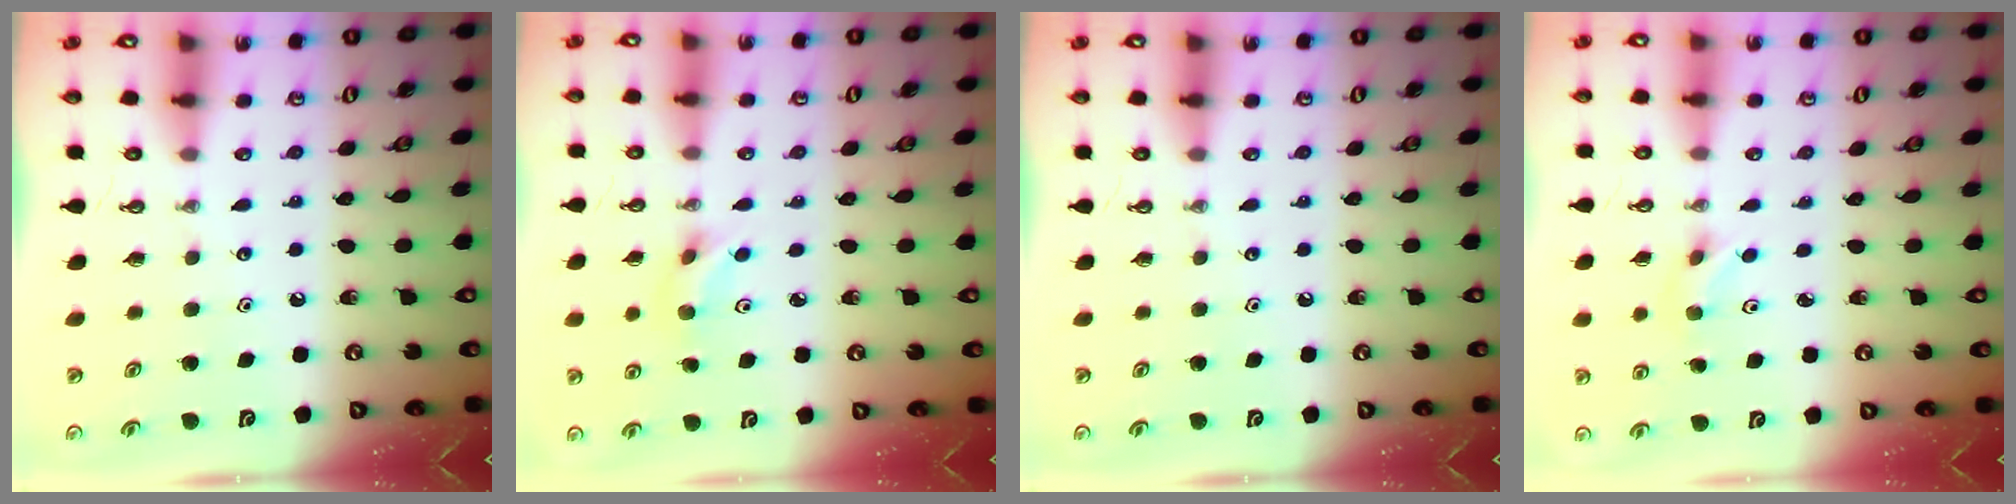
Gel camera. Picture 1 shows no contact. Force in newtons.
{"total": 5.4, "press": 5.4, "slide": 0.9}
{"total": 0.0}
{"total": 2.4, "press": 2.4, "slide": 0.1}